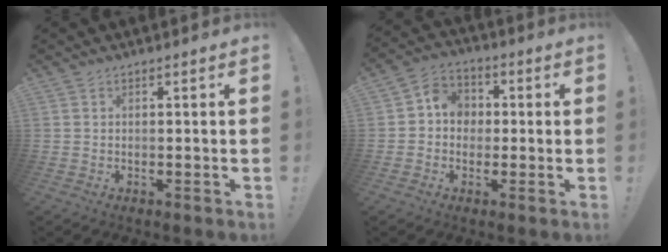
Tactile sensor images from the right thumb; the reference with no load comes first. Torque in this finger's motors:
{"motor_torque": [0.05, 0.13, 0.09, 0.19, 0.05]}